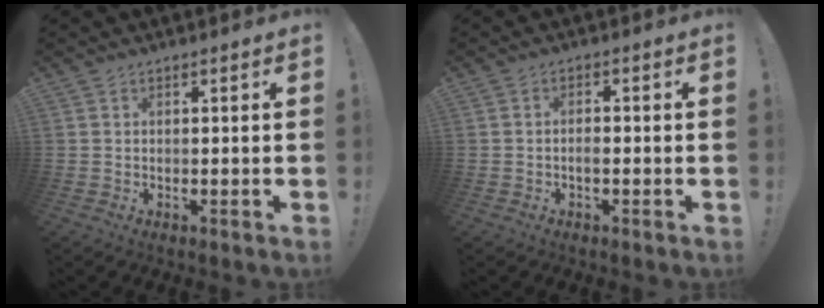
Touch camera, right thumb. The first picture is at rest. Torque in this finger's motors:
{"motor_torque": [-0.19, -0.02, -0.38, 0.08, 0.01]}